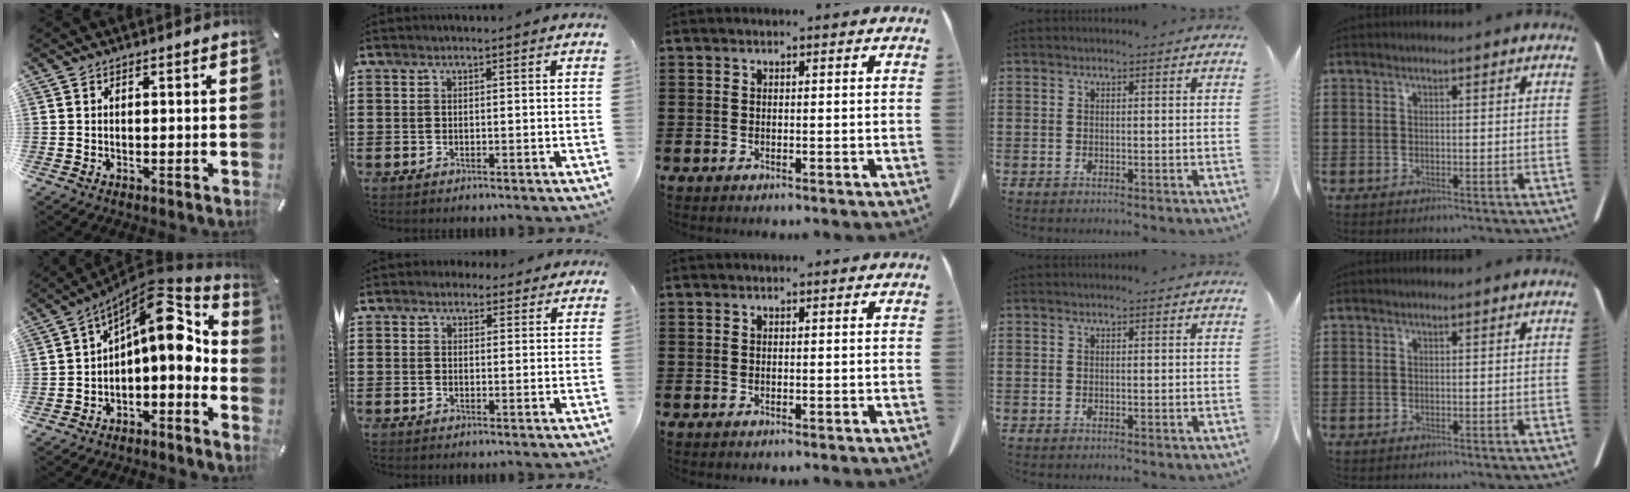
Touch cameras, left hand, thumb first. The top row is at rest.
{"thumb": {"total": 14.2, "force": [4.7, 7.0, 11.4], "torque": [-0.150, -0.039, 0.072]}, "index": {"total": 2.6, "force": [2.1, 1.4, 0.3], "torque": [-0.005, 0.002, 0.038]}}